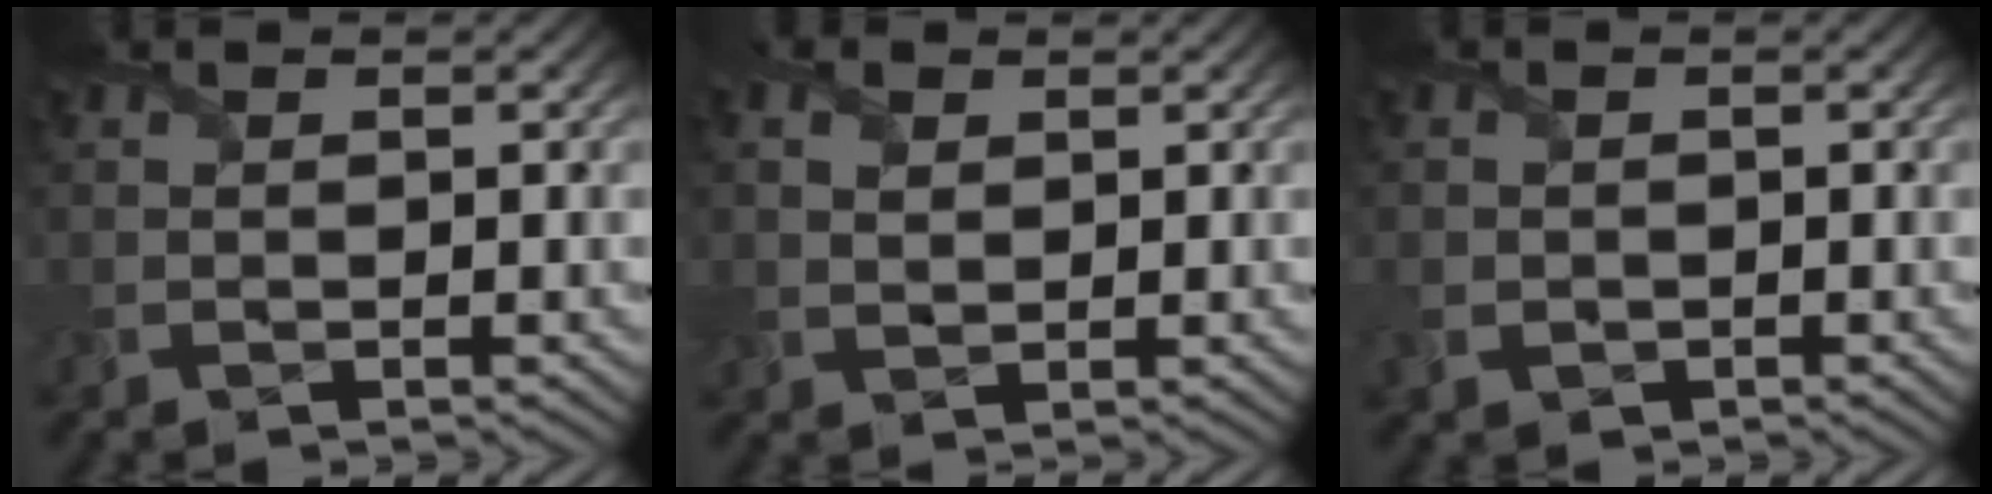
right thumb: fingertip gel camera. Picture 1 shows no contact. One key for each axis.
{"total": 2.0, "fx": 0.9, "fy": 1.2, "fz": 1.2, "tx": -0.035, "ty": 0.002, "tz": 0.018}
{"total": 2.5, "fx": -0.9, "fy": 2.1, "fz": 0.9, "tx": -0.030, "ty": -0.006, "tz": -0.015}